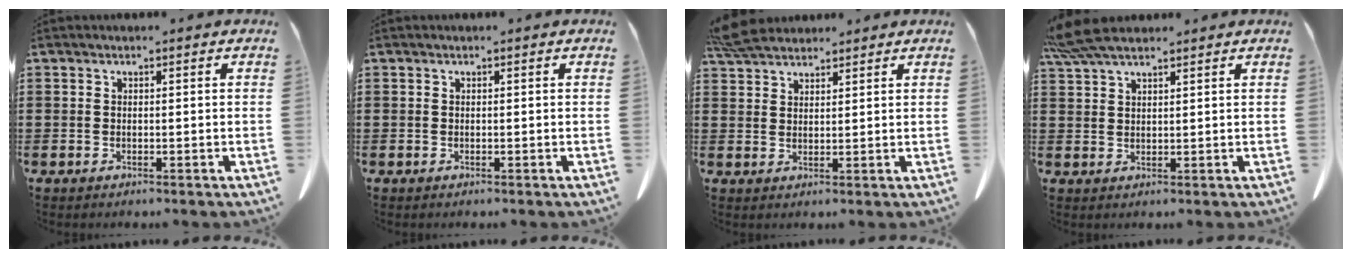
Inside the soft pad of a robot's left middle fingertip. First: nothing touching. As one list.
[{"total": 0.0}, {"total": 4.9, "force": [4.5, 1.2, 1.6], "torque": [-0.044, -0.005, 0.088]}, {"total": 5.9, "force": [4.8, 1.3, 3.2], "torque": [-0.082, -0.008, 0.090]}]